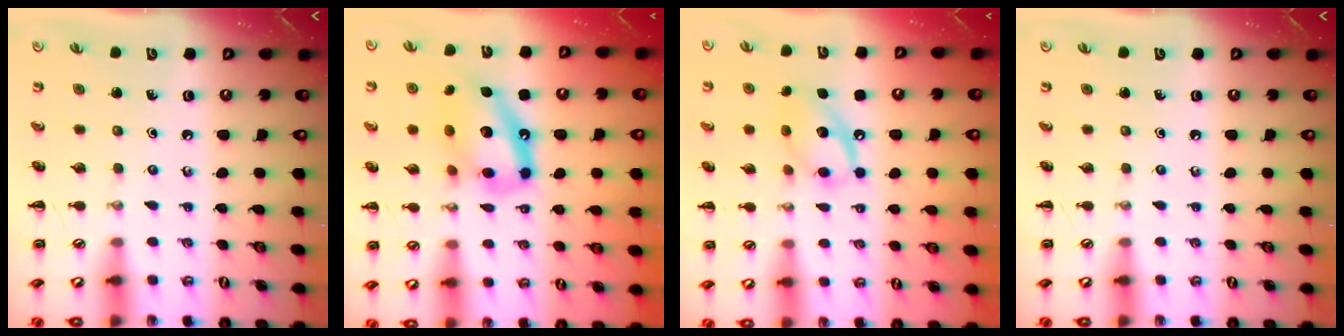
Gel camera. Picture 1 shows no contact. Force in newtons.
{"total": 15.7, "press": 15.3, "slide": 3.2}
{"total": 12.6, "press": 12.5, "slide": 1.8}
{"total": 0.0}